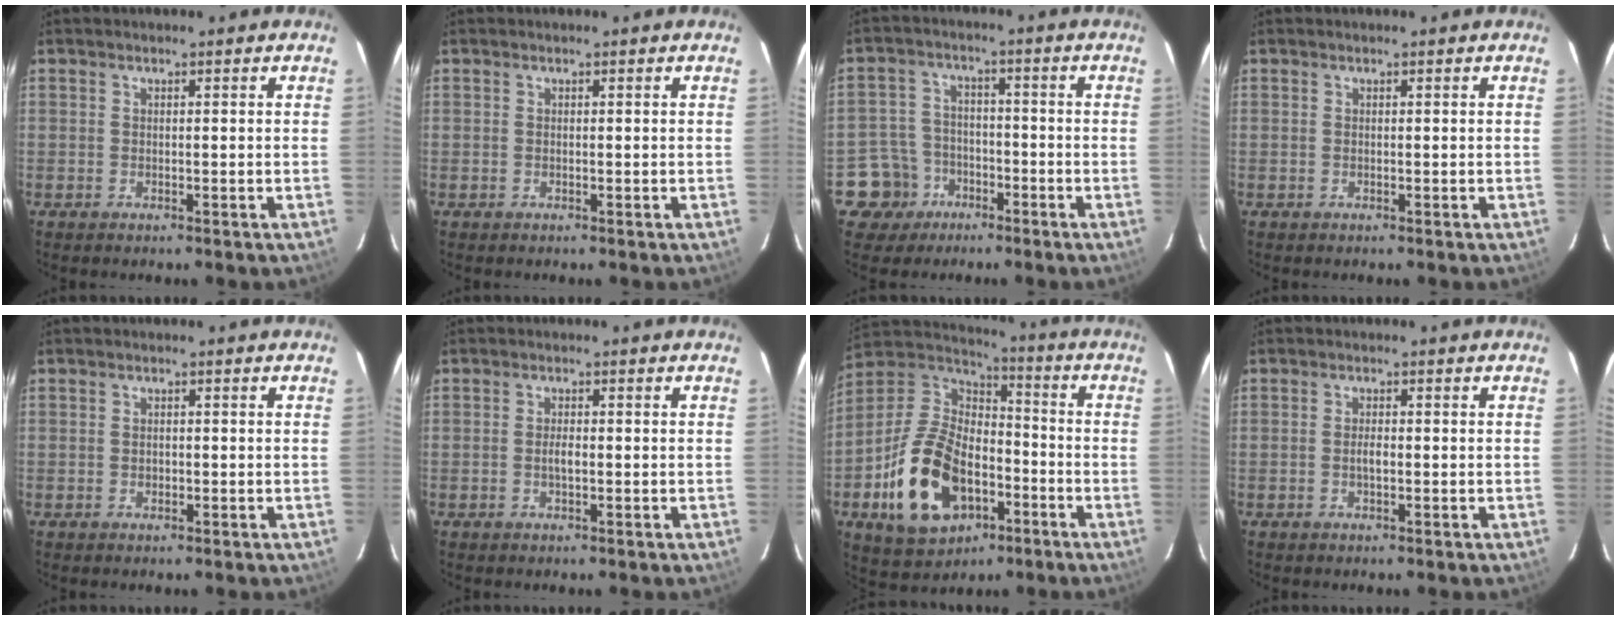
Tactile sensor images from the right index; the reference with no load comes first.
{"total": 0.0}
{"total": 7.4, "force": [-4.2, 6.1, 0.5], "torque": [-0.037, 0.027, -0.068]}
{"total": 0.0}
{"total": 1.1, "force": [-0.2, 1.0, 0.5], "torque": [-0.008, 0.001, -0.003]}
{"total": 1.8, "force": [-0.3, 0.7, 1.6], "torque": [-0.031, 0.001, -0.007]}
{"total": 21.6, "force": [-7.9, 13.8, 14.6], "torque": [-0.326, 0.008, -0.121]}
{"total": 1.6, "force": [-0.4, 0.6, 1.5], "torque": [-0.028, 0.002, -0.008]}